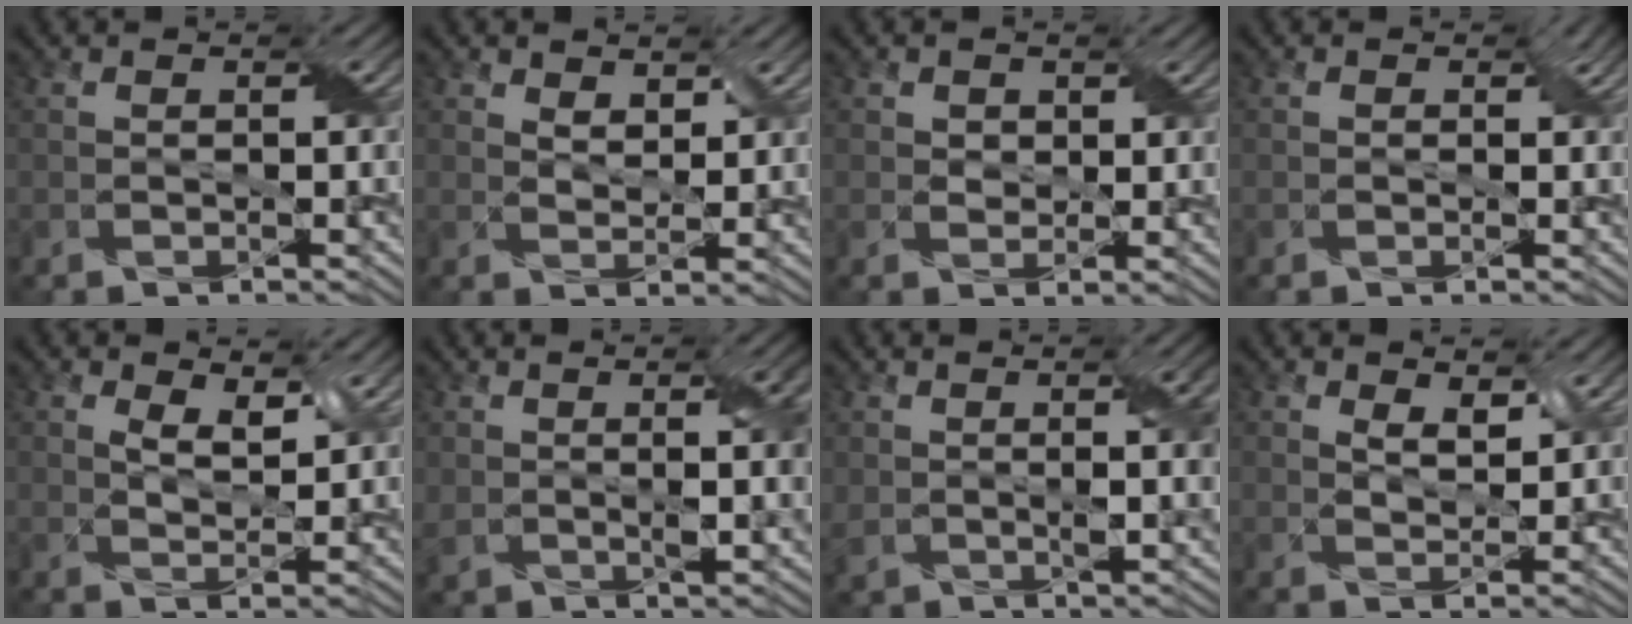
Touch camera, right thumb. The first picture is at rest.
{"total": 3.0, "force": [2.0, 1.6, 1.6], "torque": [-0.038, -0.005, 0.035]}
{"total": 2.0, "force": [1.0, 1.6, 0.7], "torque": [-0.024, -0.002, 0.012]}
{"total": 1.3, "force": [0.3, 1.0, 0.8], "torque": [-0.016, -0.004, 0.005]}
{"total": 5.0, "force": [2.7, 2.3, 3.5], "torque": [-0.072, -0.008, 0.046]}
{"total": 7.2, "force": [1.8, 2.7, 6.5], "torque": [-0.122, -0.002, 0.037]}
{"total": 6.5, "force": [1.6, 2.4, 5.8], "torque": [-0.110, -0.001, 0.033]}
{"total": 4.0, "force": [2.4, 1.9, 2.6], "torque": [-0.057, -0.008, 0.042]}